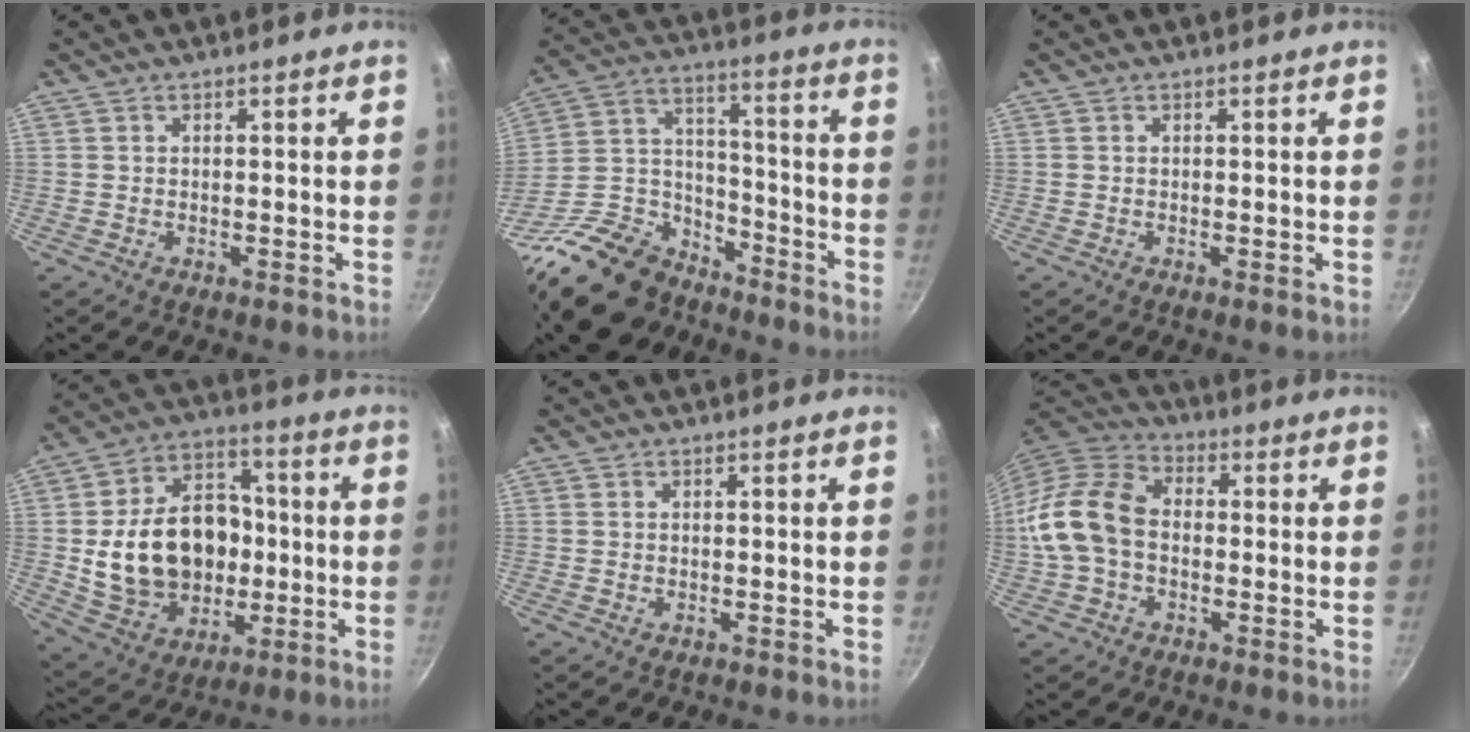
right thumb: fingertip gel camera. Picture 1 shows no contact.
{"total": 22.4, "force": [-16.2, 12.3, 9.4], "torque": [-0.158, 0.099, -0.282]}
{"total": 0.0}
{"total": 21.9, "force": [-1.0, 16.4, 14.4], "torque": [-0.212, 0.033, -0.004]}
{"total": 0.0}
{"total": 14.0, "force": [-1.2, 10.0, 9.8], "torque": [-0.169, 0.037, -0.038]}